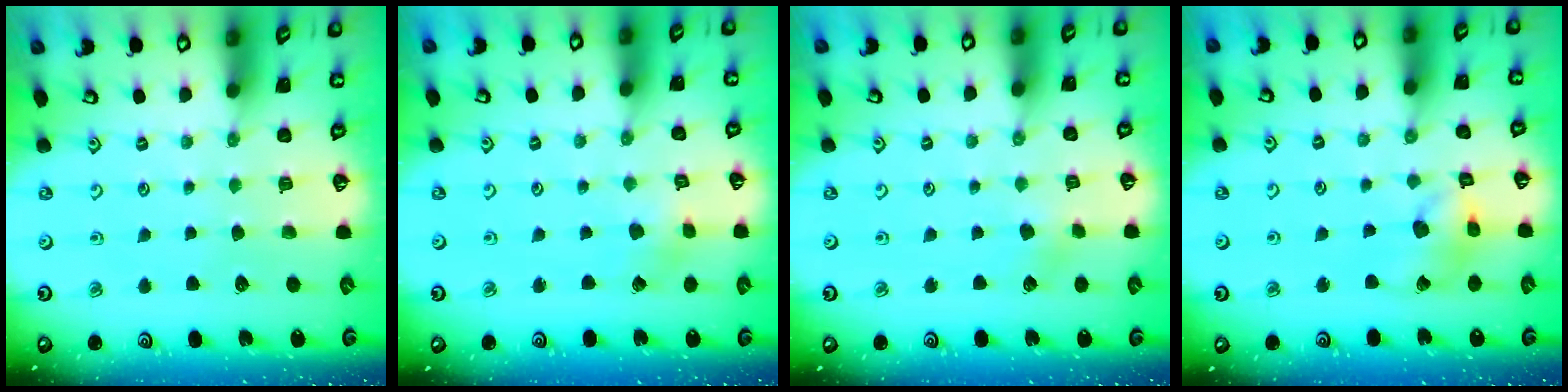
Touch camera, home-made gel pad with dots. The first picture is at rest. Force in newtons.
{"total": 2.2, "press": 2.2, "slide": 0.2}
{"total": 2.0, "press": 1.9, "slide": 0.3}
{"total": 10.6, "press": 10.5, "slide": 1.5}